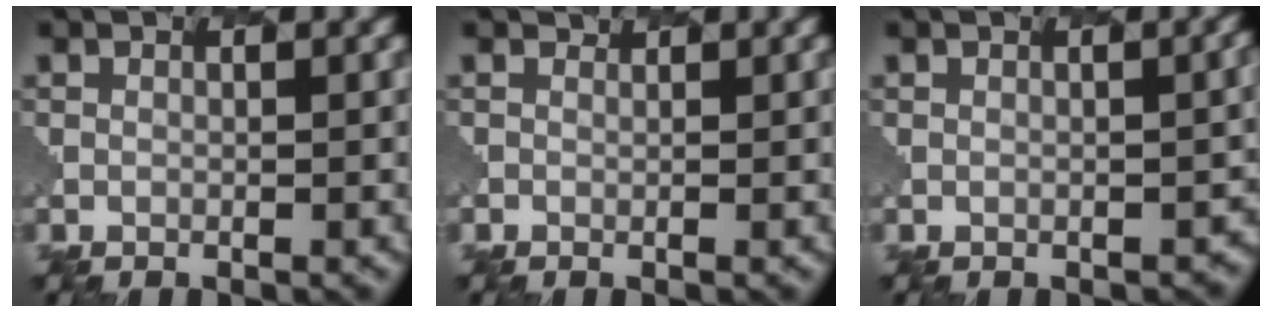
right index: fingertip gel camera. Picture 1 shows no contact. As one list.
[{"total": 1.0, "force": [0.7, 0.3, -0.7], "torque": [0.000, -0.010, 0.008]}, {"total": 3.3, "force": [-0.6, 1.5, 2.8], "torque": [-0.033, -0.011, -0.002]}]